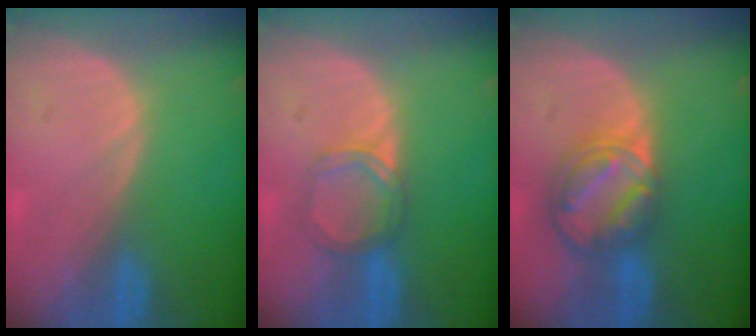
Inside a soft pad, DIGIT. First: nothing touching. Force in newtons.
{"total": 3.7, "press": 3.7, "slide": 0.4}
{"total": 8.4, "press": 7.0, "slide": 4.6}